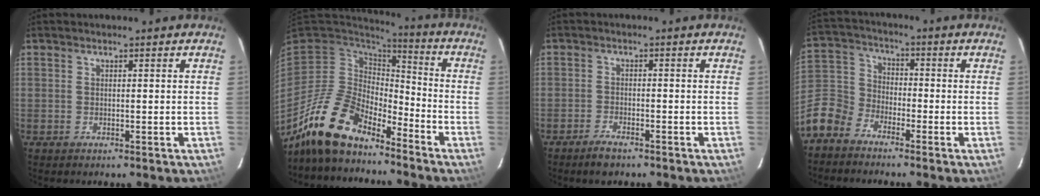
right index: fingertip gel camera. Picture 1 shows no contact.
{"total": 15.4, "force": [-12.7, 5.4, 6.8], "torque": [-0.138, -0.010, -0.238]}
{"total": 3.3, "force": [-2.6, 1.0, 1.6], "torque": [-0.048, -0.003, -0.053]}
{"total": 10.3, "force": [-7.0, 6.6, 3.5], "torque": [-0.094, 0.024, -0.154]}